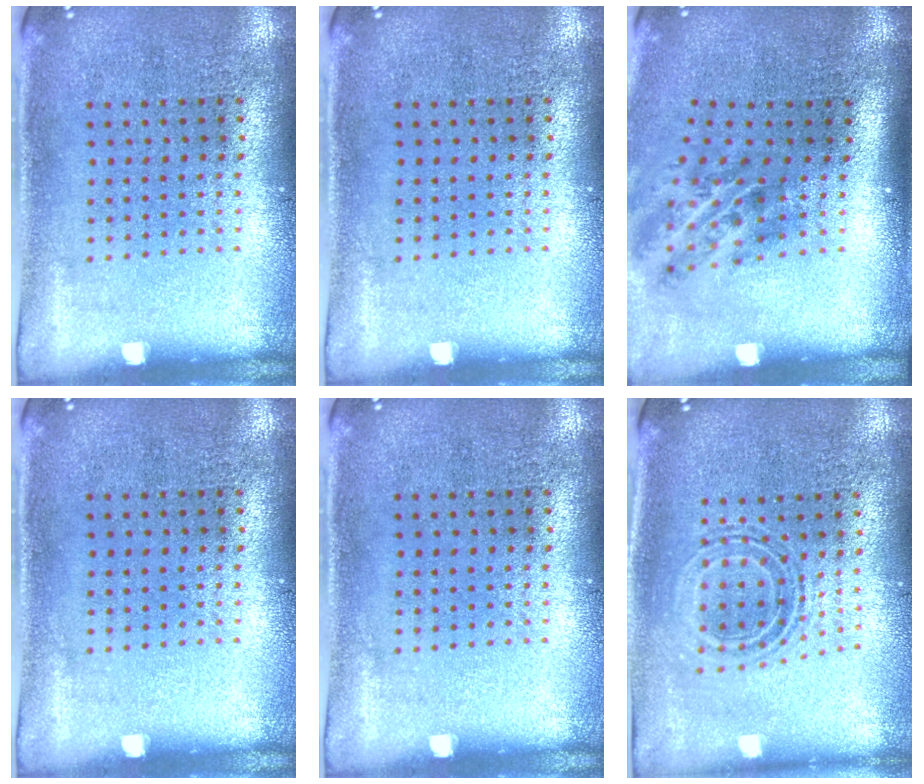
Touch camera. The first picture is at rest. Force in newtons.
{"total": 0.0}
{"total": 1.9, "press": 1.2, "slide": 1.5}
{"total": 0.0}
{"total": 0.0}
{"total": 0.8, "press": 0.8, "slide": 0.3}